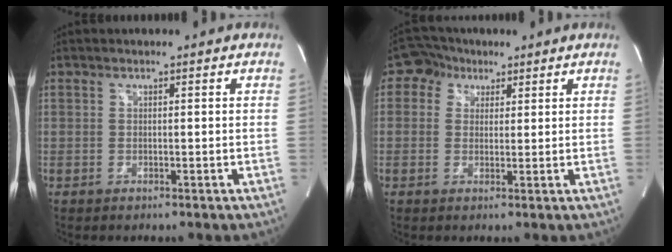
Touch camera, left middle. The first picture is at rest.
{"total": 4.5, "force": [2.0, 3.8, 1.1], "torque": [-0.019, 0.023, 0.034]}